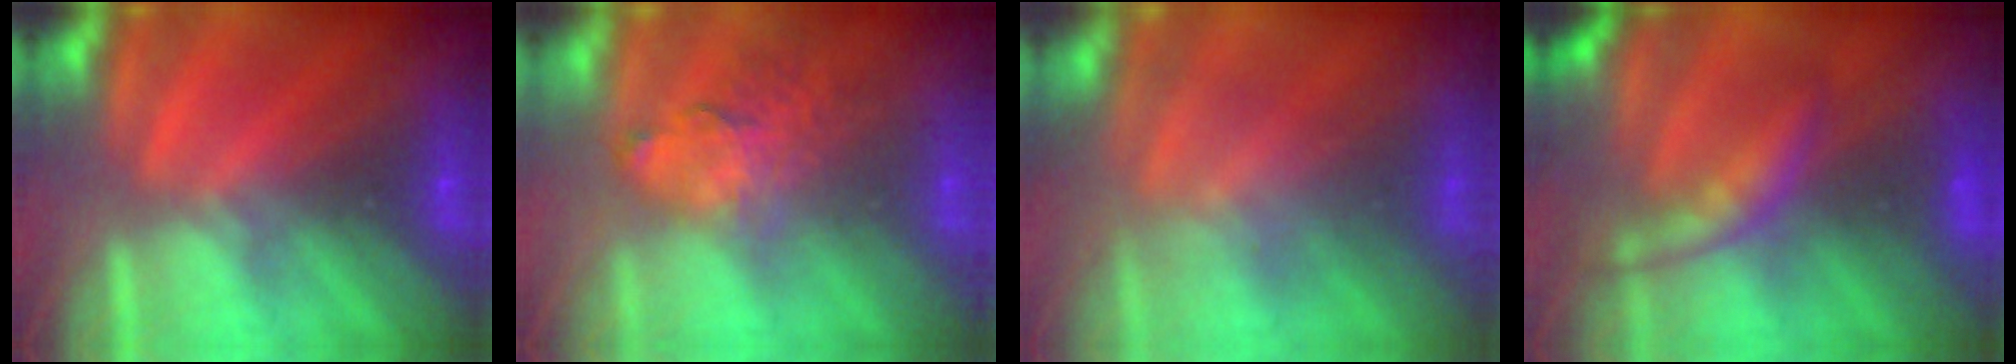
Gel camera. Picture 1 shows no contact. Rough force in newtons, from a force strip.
{"total": 3.6}
{"total": 4.6}
{"total": 7.4}